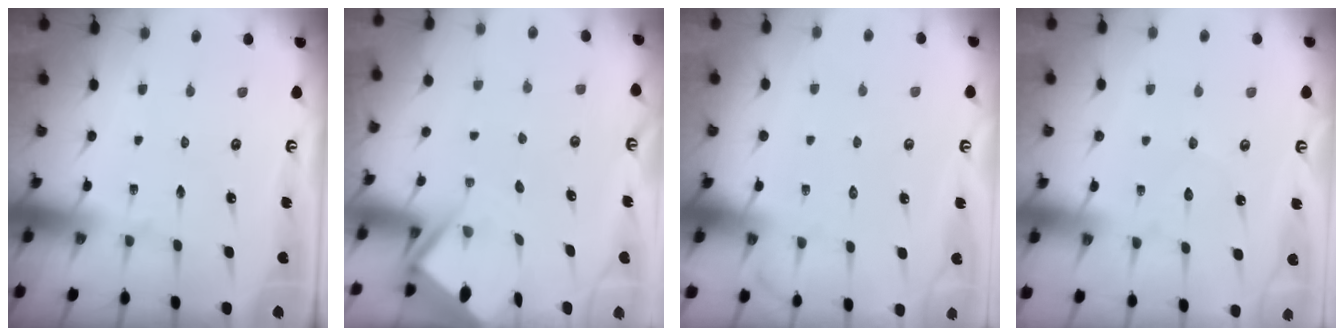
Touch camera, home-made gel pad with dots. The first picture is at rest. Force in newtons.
{"total": 4.4, "press": 4.4, "slide": 0.4}
{"total": 3.9, "press": 3.8, "slide": 0.5}
{"total": 2.3, "press": 2.3, "slide": 0.3}